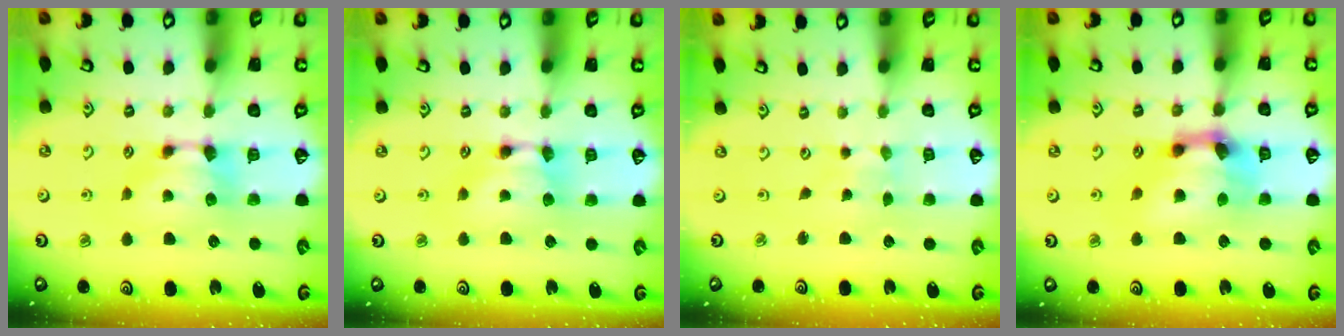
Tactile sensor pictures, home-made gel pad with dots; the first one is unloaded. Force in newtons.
{"total": 1.6, "press": 1.6, "slide": 0.2}
{"total": 4.0, "press": 4.0, "slide": 0.1}
{"total": 5.9, "press": 5.5, "slide": 2.2}